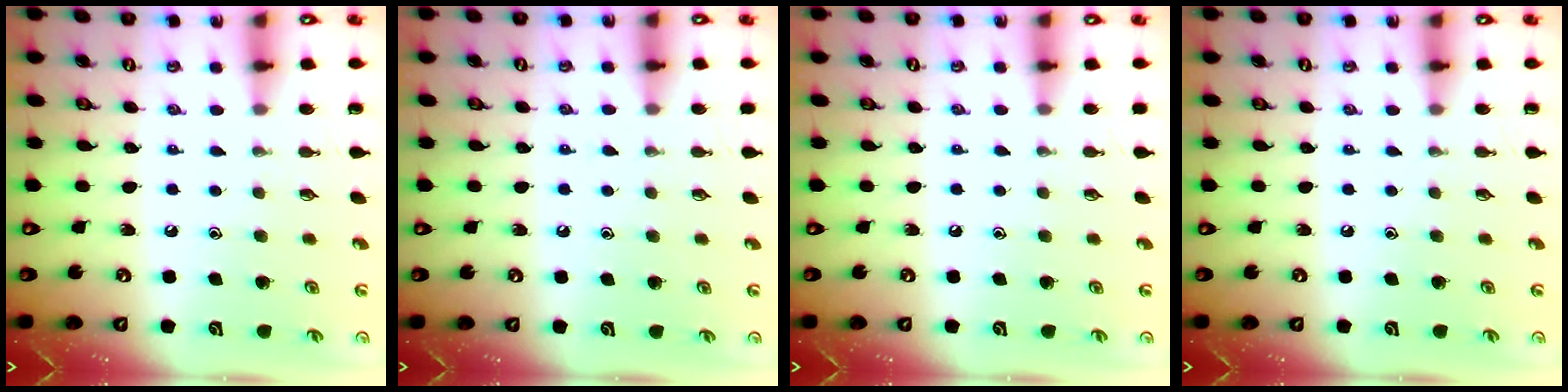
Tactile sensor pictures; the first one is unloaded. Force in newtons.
{"total": 5.9, "press": 5.8, "slide": 0.8}
{"total": 2.3, "press": 2.3, "slide": 0.4}
{"total": 0.0}